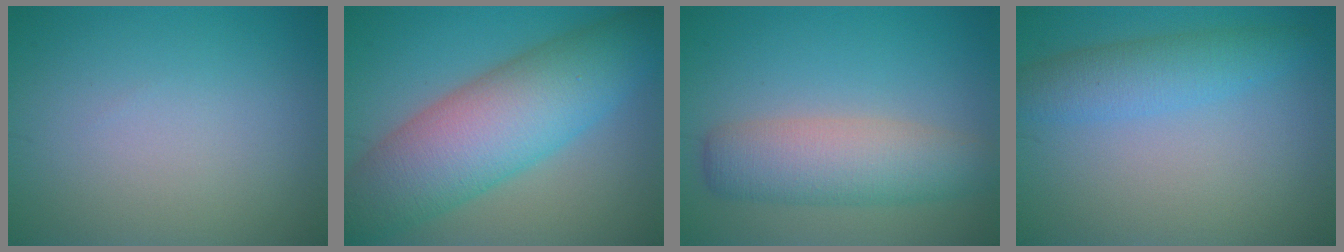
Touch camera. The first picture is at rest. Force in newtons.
{"total": 10.4, "press": 10.4, "slide": 0.3}
{"total": 5.5, "press": 5.5, "slide": 0.2}
{"total": 3.5, "press": 3.5, "slide": 0.0}